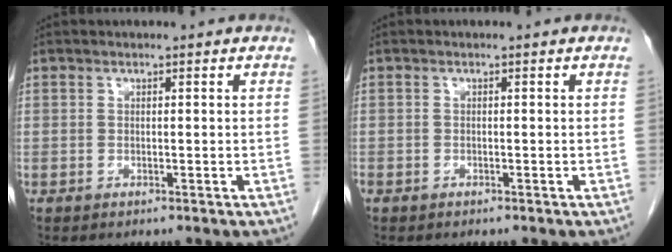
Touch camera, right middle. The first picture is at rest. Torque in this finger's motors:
{"motor_torque": [1.04, -1.10, 0.90, 0.15]}